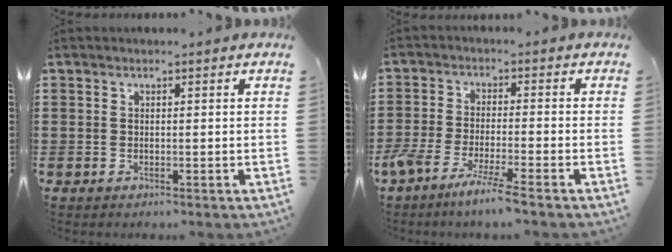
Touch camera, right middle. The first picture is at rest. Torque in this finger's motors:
{"motor_torque": [1.43, -0.71, 0.71, 0.17]}